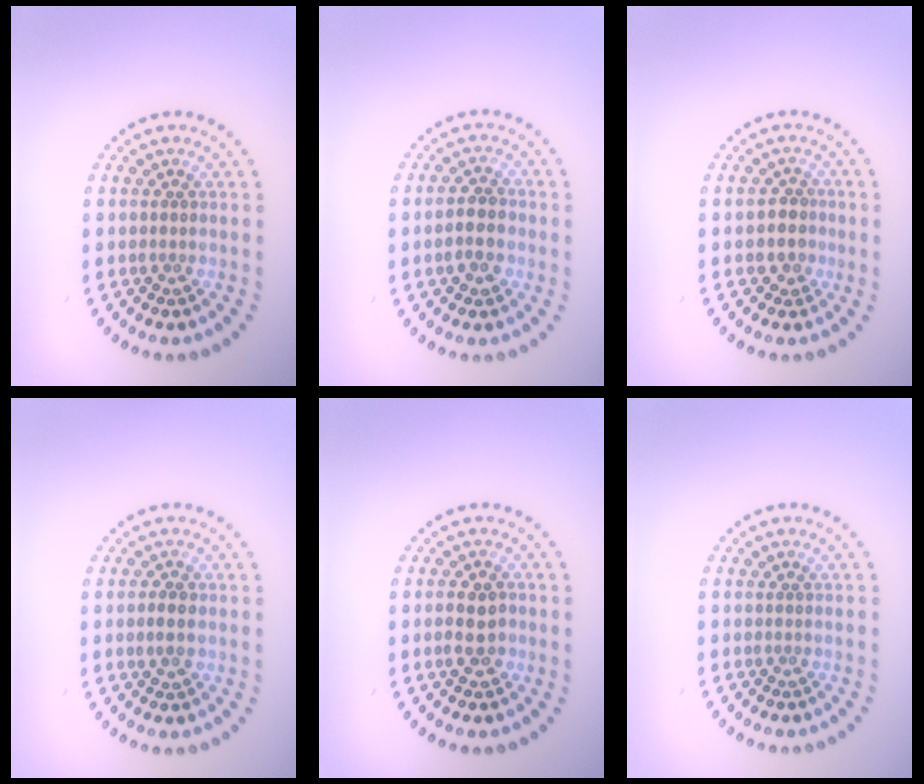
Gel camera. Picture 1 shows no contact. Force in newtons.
{"total": 2.5, "press": 2.4, "slide": 0.3}
{"total": 1.8, "press": 1.5, "slide": 1.1}
{"total": 1.3, "press": 1.3, "slide": 0.1}
{"total": 2.4, "press": 2.4, "slide": 0.4}
{"total": 0.0}